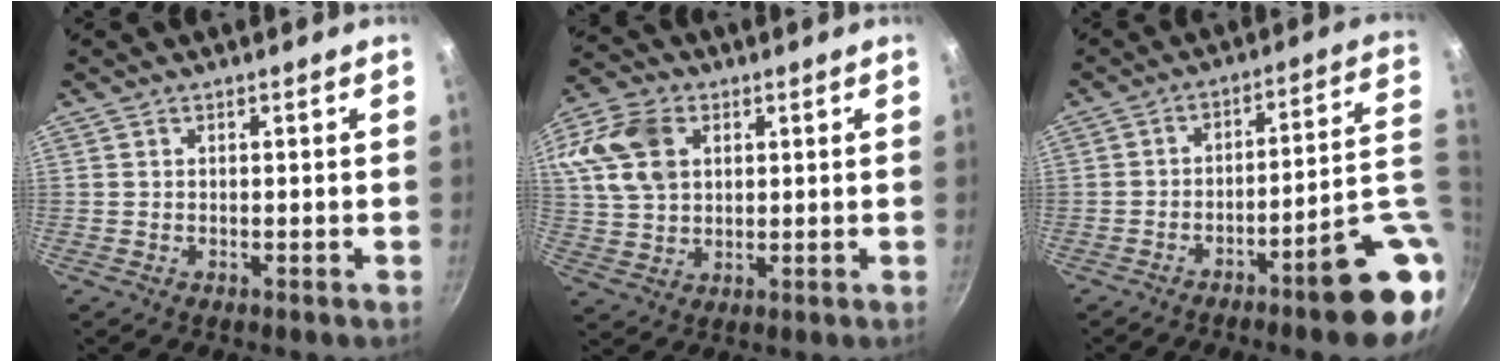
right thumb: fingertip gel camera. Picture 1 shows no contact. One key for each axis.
{"total": 13.7, "fx": 4.1, "fy": 10.0, "fz": 8.4, "tx": -0.153, "ty": 0.006, "tz": 0.074}
{"total": 15.6, "fx": -4.8, "fy": 2.9, "fz": 14.6, "tx": -0.170, "ty": 0.030, "tz": -0.063}